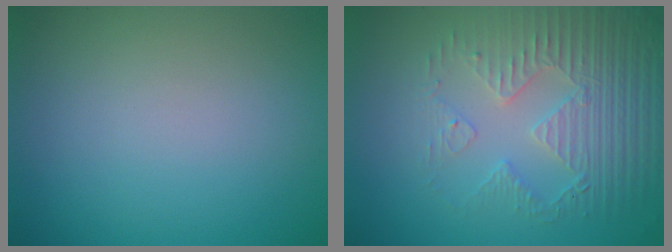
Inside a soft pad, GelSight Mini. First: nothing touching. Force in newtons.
{"total": 4.2, "press": 4.1, "slide": 0.9}